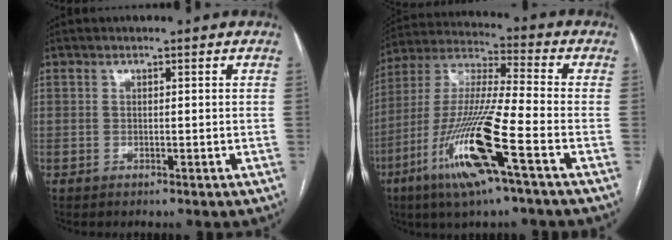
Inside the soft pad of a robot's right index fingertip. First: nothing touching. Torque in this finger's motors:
{"motor_torque": [1.42, -0.72, 0.52, 0.21]}